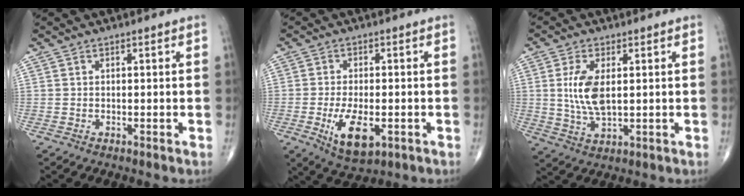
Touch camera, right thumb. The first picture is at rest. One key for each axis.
{"total": 8.6, "fx": -2.6, "fy": 3.9, "fz": 7.2, "tx": -0.125, "ty": -0.008, "tz": -0.036}
{"total": 7.7, "fx": 1.2, "fy": 3.5, "fz": 6.8, "tx": -0.142, "ty": -0.010, "tz": 0.028}